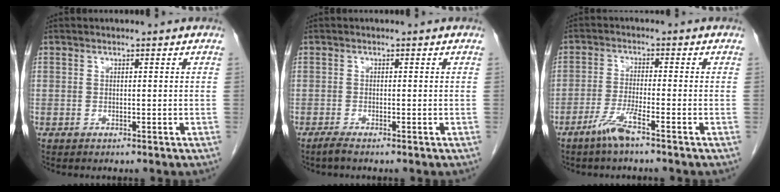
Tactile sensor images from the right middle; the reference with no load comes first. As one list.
[{"total": 1.1, "force": [-0.9, -0.1, 0.6], "torque": [-0.017, -0.004, -0.021]}, {"total": 4.4, "force": [-3.0, -0.3, 3.1], "torque": [-0.066, -0.007, -0.065]}]